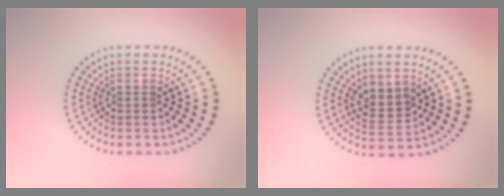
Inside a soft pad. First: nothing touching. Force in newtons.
{"total": 2.8, "press": 2.7, "slide": 0.9}